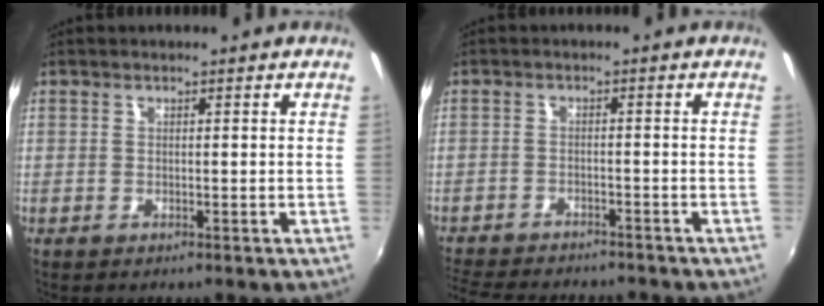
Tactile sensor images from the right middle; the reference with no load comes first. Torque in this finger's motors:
{"motor_torque": [1.12, -1.02, 0.10, 0.05]}